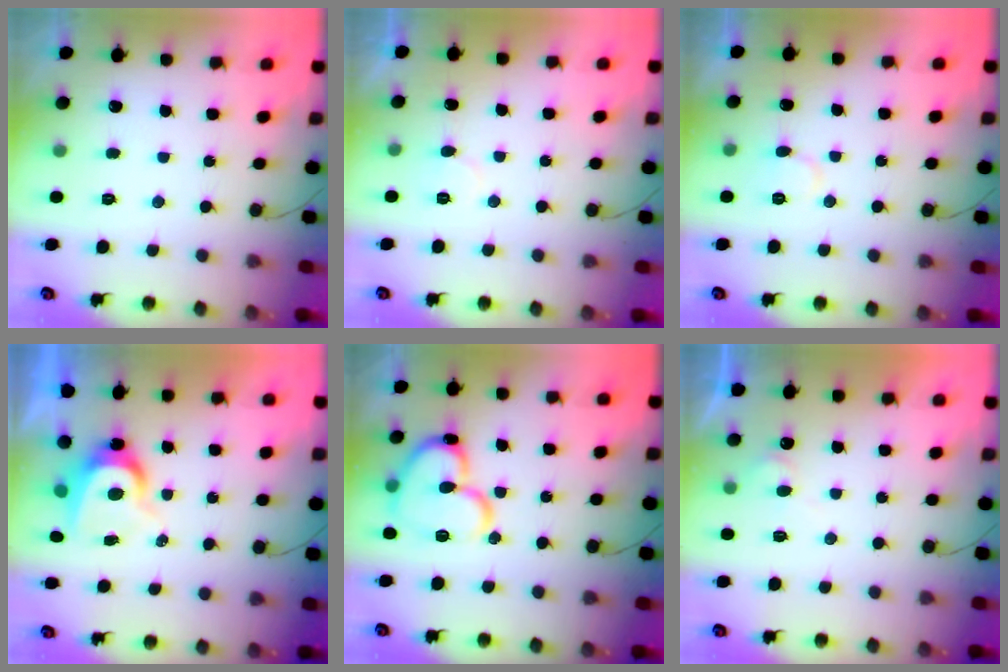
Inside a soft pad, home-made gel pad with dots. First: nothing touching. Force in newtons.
{"total": 5.1, "press": 5.1, "slide": 0.3}
{"total": 5.8, "press": 5.8, "slide": 0.5}
{"total": 7.7, "press": 7.7, "slide": 0.4}
{"total": 16.8, "press": 16.7, "slide": 1.9}
{"total": 5.5, "press": 5.5, "slide": 0.4}